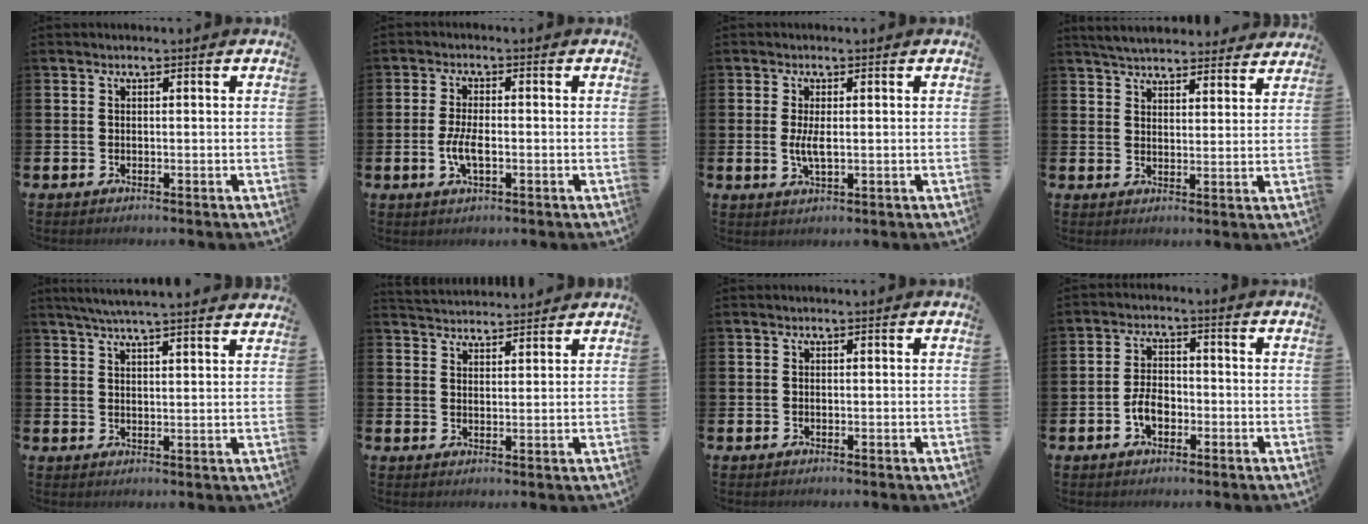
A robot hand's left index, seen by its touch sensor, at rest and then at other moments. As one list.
[{"total": 3.9, "force": [-0.8, 1.6, 3.5], "torque": [-0.062, -0.001, -0.018]}, {"total": 3.0, "force": [0.2, 1.1, 2.8], "torque": [-0.040, -0.003, -0.001]}, {"total": 5.0, "force": [4.9, 1.0, 0.5], "torque": [-0.022, -0.028, 0.086]}, {"total": 5.1, "force": [4.9, -0.6, 1.5], "torque": [-0.044, -0.018, 0.088]}, {"total": 3.5, "force": [3.5, 0.5, -0.1], "torque": [-0.002, -0.020, 0.063]}, {"total": 0.0}, {"total": 4.0, "force": [-1.5, 2.4, 2.8], "torque": [-0.044, 0.004, -0.030]}]